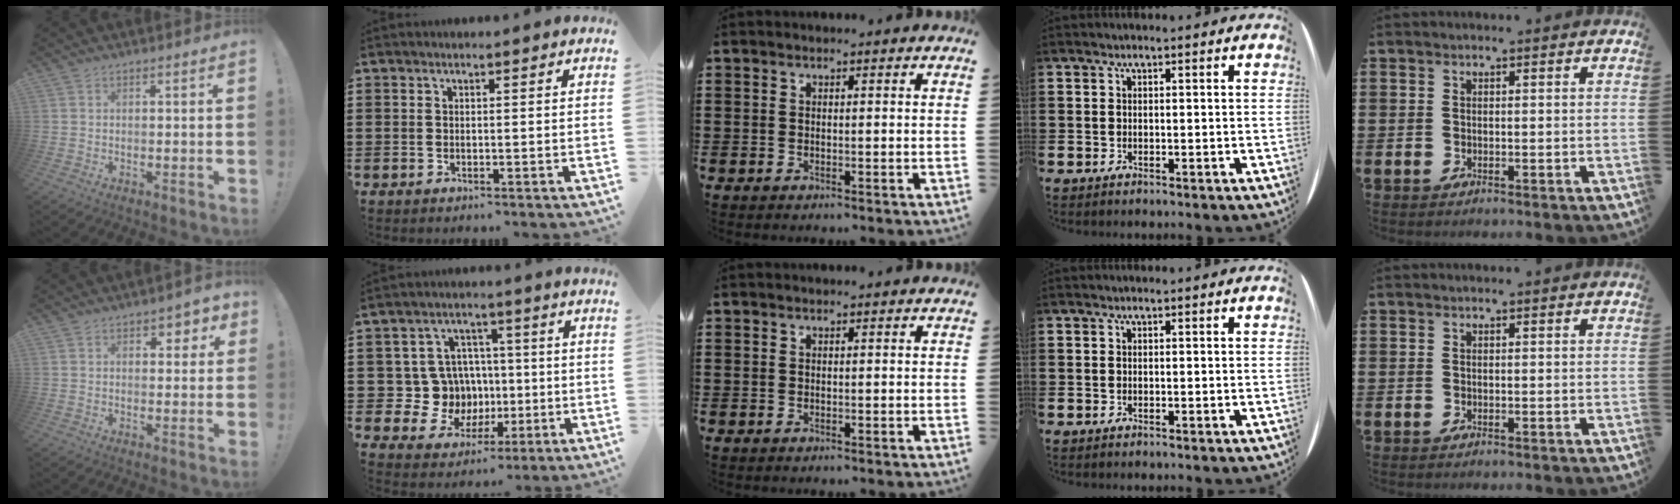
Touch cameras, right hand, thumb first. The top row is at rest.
{"thumb": {"total": 3.4, "force": [1.6, 2.3, 1.9], "torque": [-0.008, -0.009, 0.020]}, "index": {"total": 9.6, "force": [-0.1, 9.1, 3.0], "torque": [-0.090, 0.008, 0.010]}}